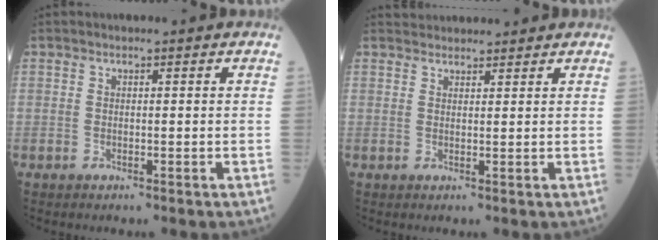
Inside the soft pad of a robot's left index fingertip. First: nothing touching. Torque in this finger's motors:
{"motor_torque": [0.09, -0.29, -0.02, 0.00]}